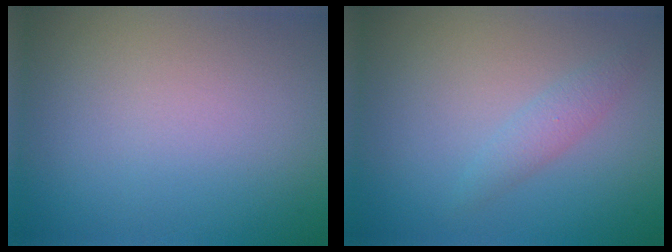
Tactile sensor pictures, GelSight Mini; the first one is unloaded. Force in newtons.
{"total": 1.5, "press": 1.5, "slide": 0.0}